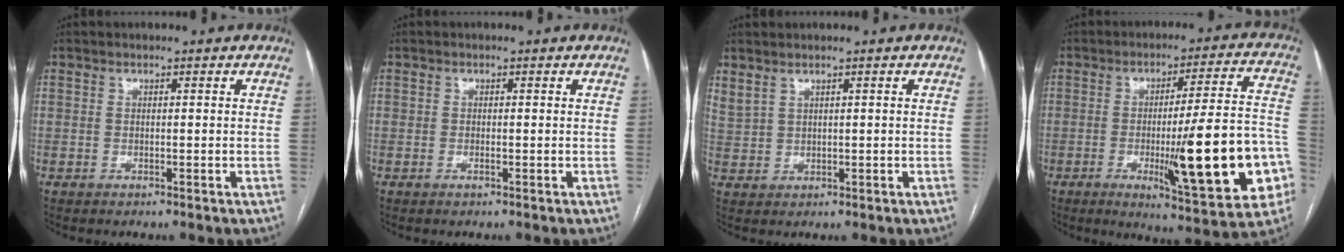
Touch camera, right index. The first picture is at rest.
{"total": 0.5, "force": [-0.3, 0.0, 0.4], "torque": [-0.010, -0.001, -0.004]}
{"total": 2.4, "force": [1.9, 0.7, 1.3], "torque": [-0.039, 0.007, 0.051]}
{"total": 20.0, "force": [-5.3, 2.3, 19.2], "torque": [-0.231, 0.004, -0.062]}